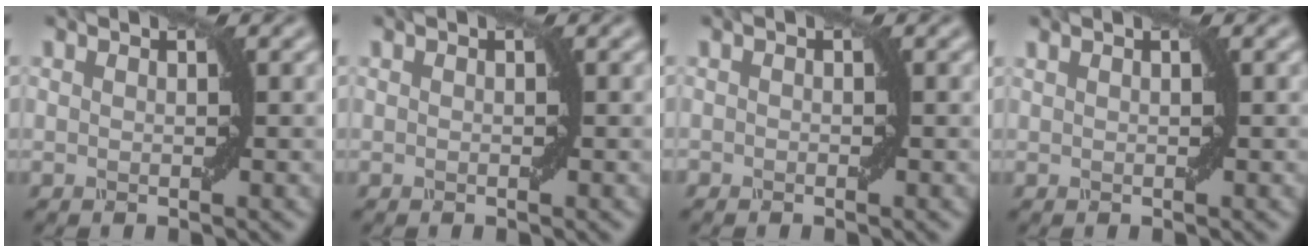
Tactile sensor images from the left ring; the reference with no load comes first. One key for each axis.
{"total": 0.0}
{"total": 0.6, "fx": -0.6, "fy": 0.1, "fz": 0.1, "tx": 0.000, "ty": 0.001, "tz": -0.011}
{"total": 0.9, "fx": 0.6, "fy": 0.4, "fz": 0.6, "tx": -0.001, "ty": -0.006, "tz": -0.003}